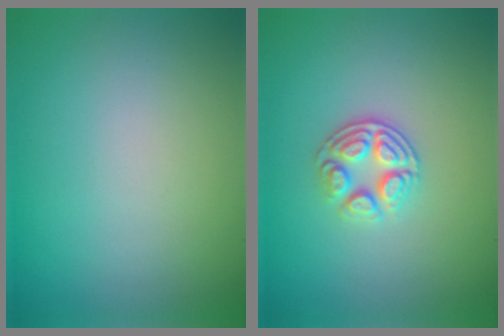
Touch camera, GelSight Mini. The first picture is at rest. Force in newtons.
{"total": 3.3, "press": 2.9, "slide": 1.6}